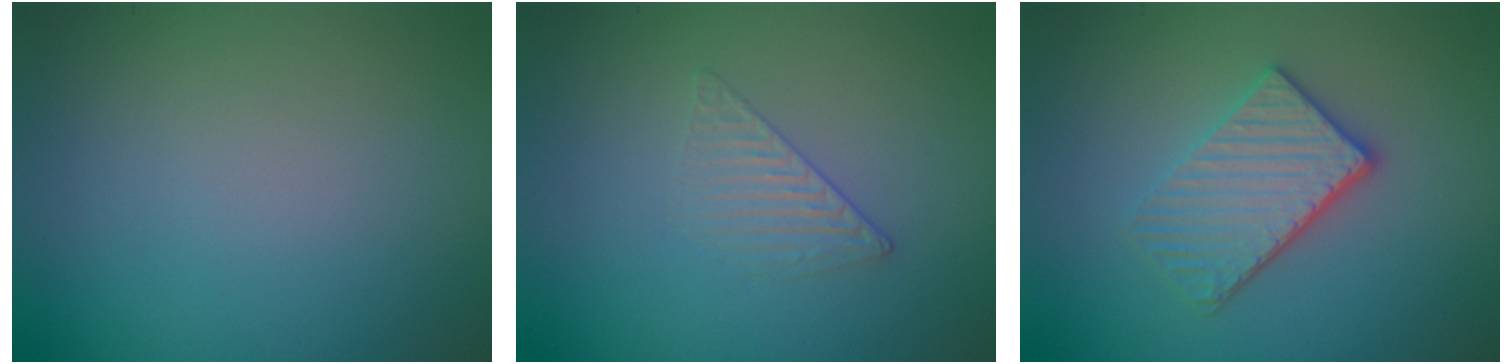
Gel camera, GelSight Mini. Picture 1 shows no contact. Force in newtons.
{"total": 1.3, "press": 0.4, "slide": 1.2}
{"total": 3.8, "press": 3.2, "slide": 2.0}